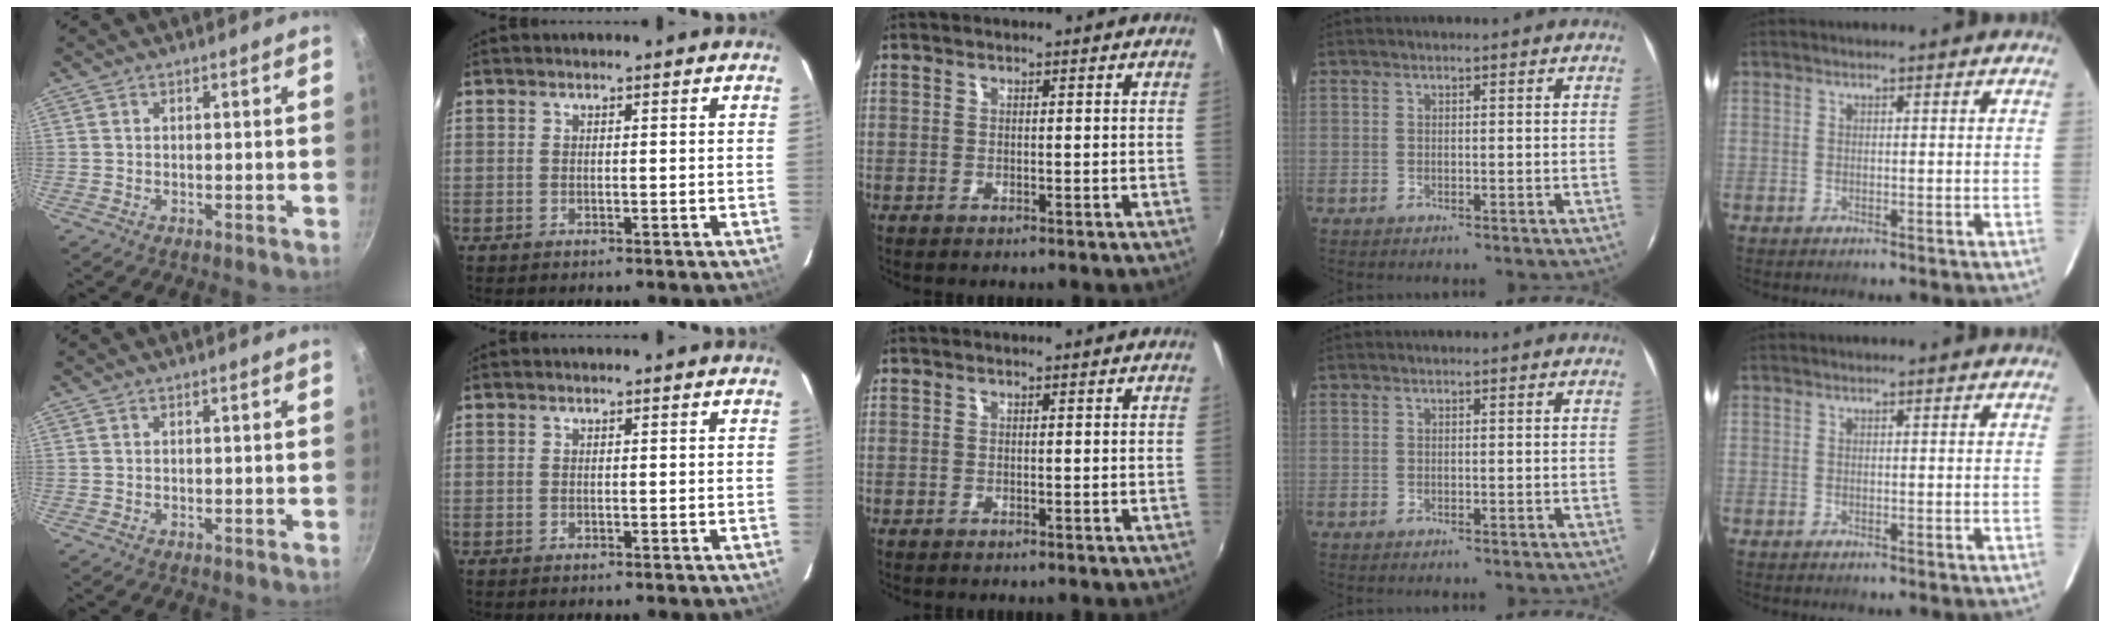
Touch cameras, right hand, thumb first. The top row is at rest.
{}